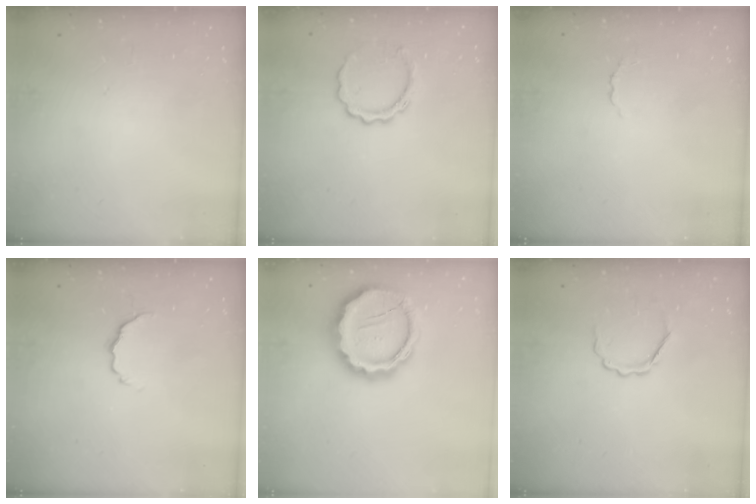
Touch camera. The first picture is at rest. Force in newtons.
{"total": 7.5, "press": 7.4, "slide": 1.1}
{"total": 2.0, "press": 1.9, "slide": 0.6}
{"total": 4.4, "press": 4.3, "slide": 1.0}
{"total": 17.5, "press": 17.2, "slide": 3.3}
{"total": 3.3, "press": 3.3, "slide": 0.6}